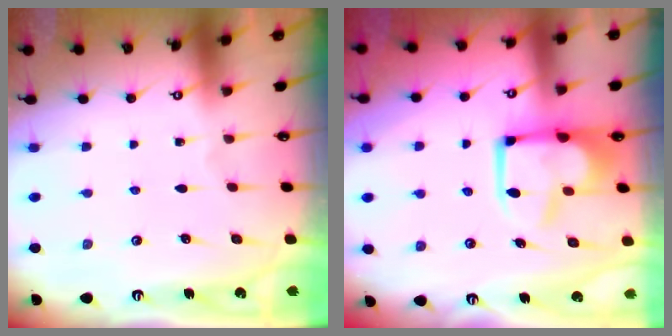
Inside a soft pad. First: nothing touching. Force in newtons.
{"total": 4.2, "press": 4.1, "slide": 0.8}